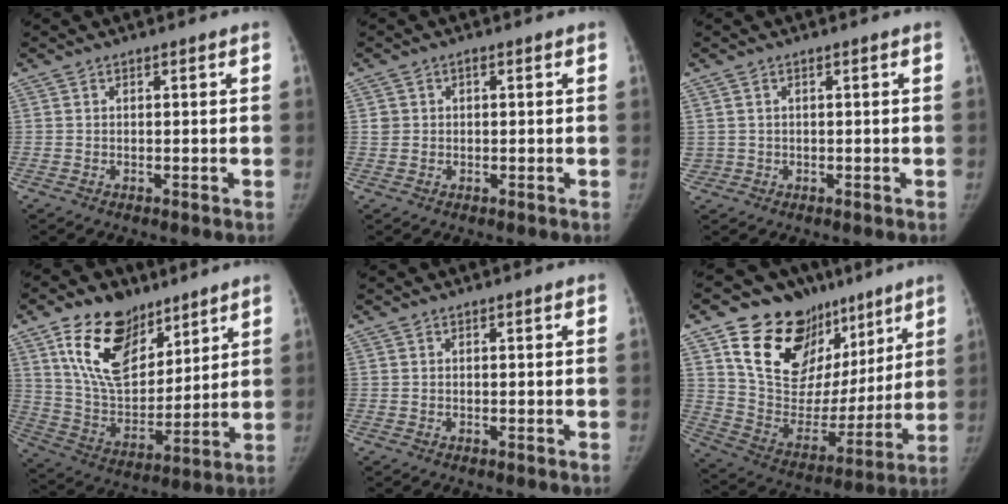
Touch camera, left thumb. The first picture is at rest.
{"total": 1.8, "force": [0.1, 1.7, 0.6], "torque": [-0.002, 0.004, 0.003]}
{"total": 1.9, "force": [0.1, 1.9, 0.2], "torque": [0.003, 0.003, 0.006]}
{"total": 18.3, "force": [10.6, 10.5, 10.5], "torque": [-0.141, -0.050, 0.201]}
{"total": 0.0}
{"total": 26.4, "force": [15.1, 16.5, 14.1], "torque": [-0.181, -0.034, 0.260]}